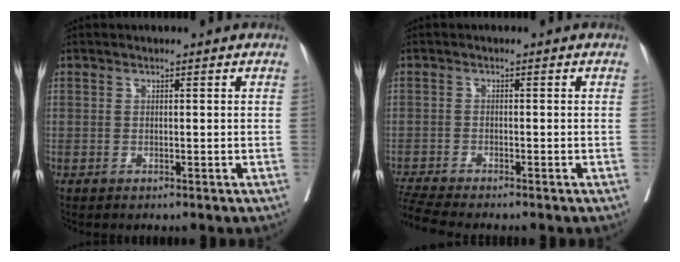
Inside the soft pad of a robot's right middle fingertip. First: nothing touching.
{"total": 4.8, "force": [-4.5, -0.7, 1.5], "torque": [-0.032, -0.018, -0.082]}